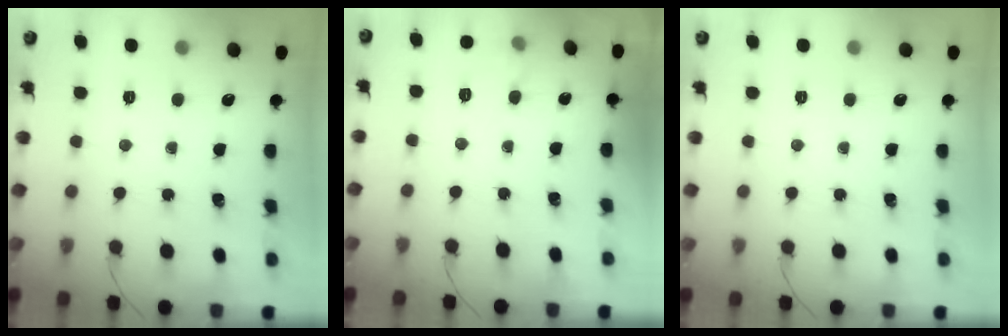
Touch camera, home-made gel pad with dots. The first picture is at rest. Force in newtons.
{"total": 5.2, "press": 4.8, "slide": 1.8}
{"total": 0.0}